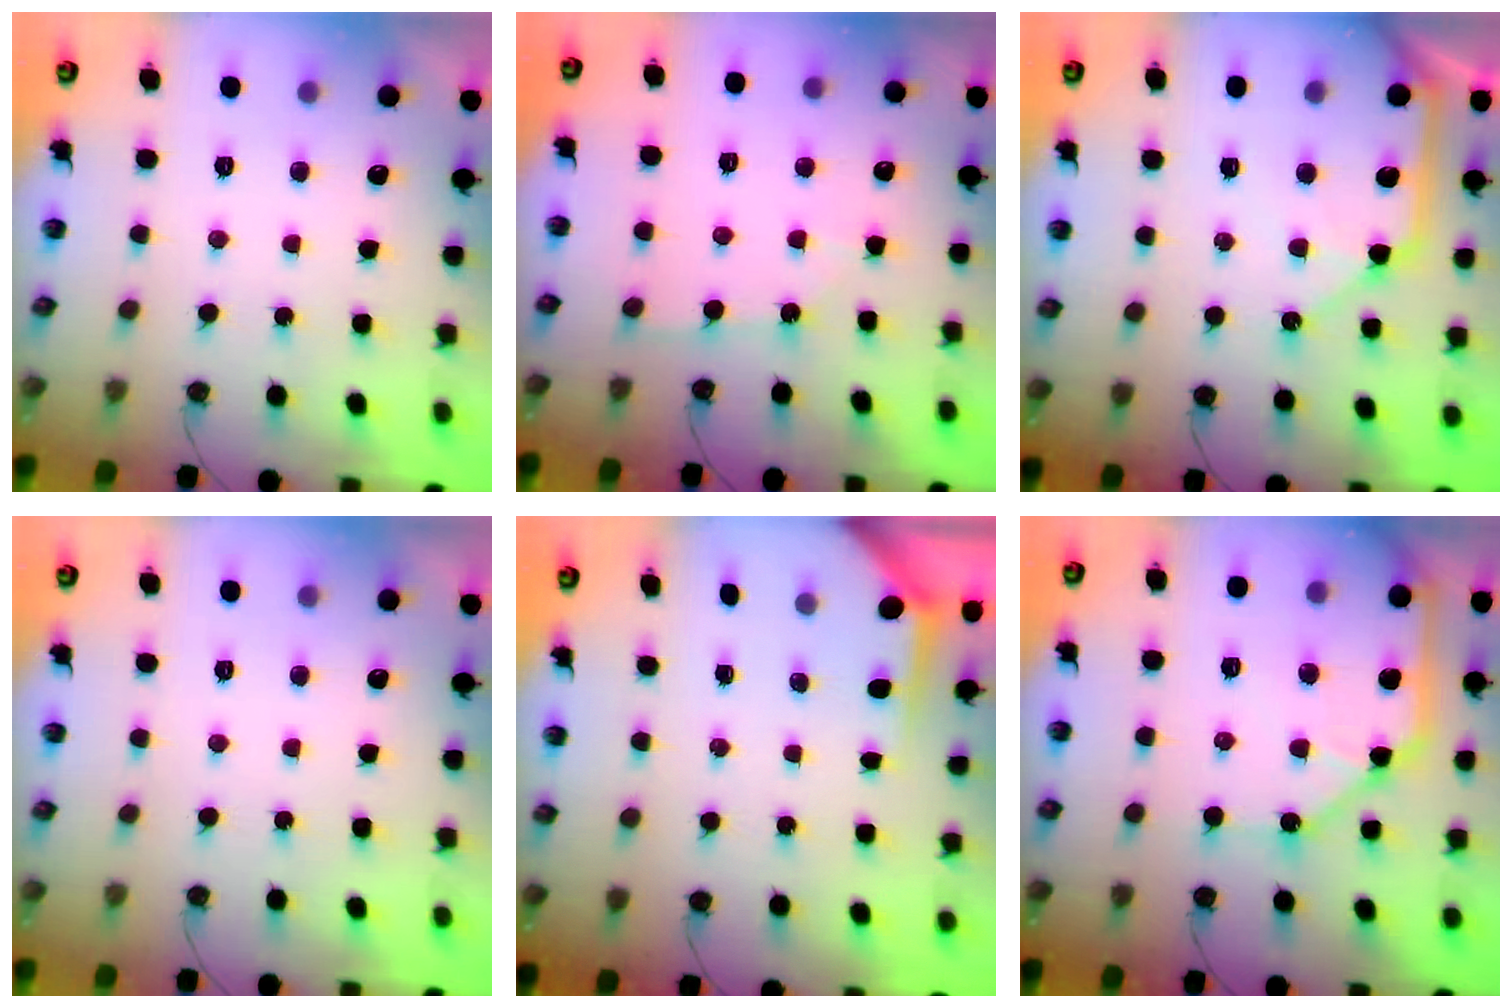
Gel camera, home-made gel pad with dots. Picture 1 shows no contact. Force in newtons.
{"total": 5.9, "press": 5.8, "slide": 0.9}
{"total": 12.3, "press": 12.3, "slide": 1.4}
{"total": 0.0}
{"total": 3.7, "press": 3.6, "slide": 0.4}
{"total": 15.0, "press": 14.9, "slide": 2.0}